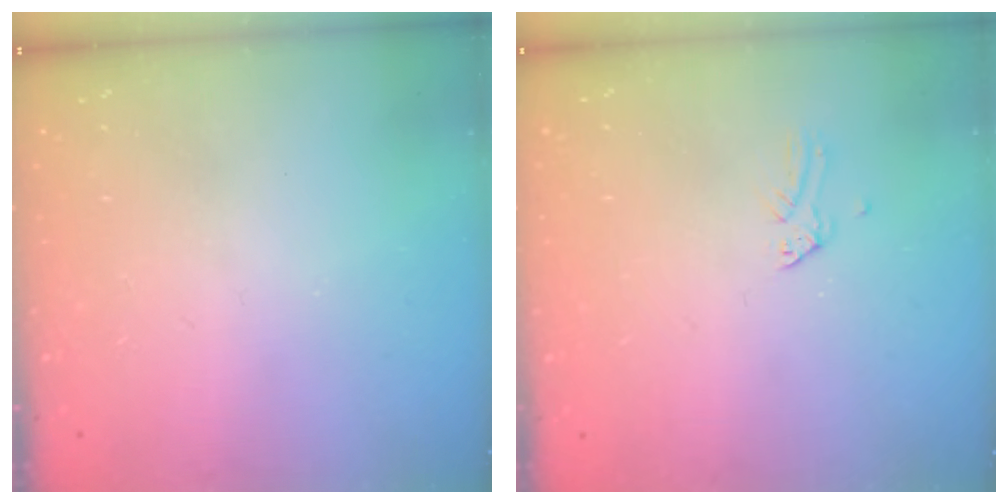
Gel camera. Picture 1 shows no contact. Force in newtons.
{"total": 0.0}